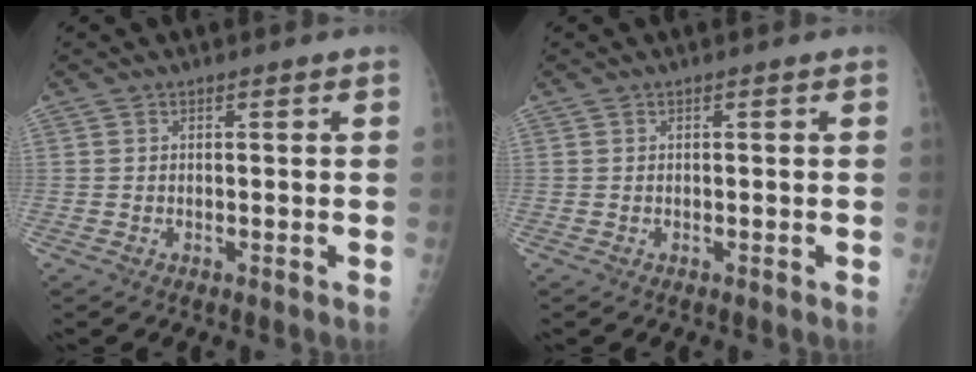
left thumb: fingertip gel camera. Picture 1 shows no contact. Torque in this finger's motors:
{"motor_torque": [-0.02, 0.02, 0.00, 0.00, 0.00]}